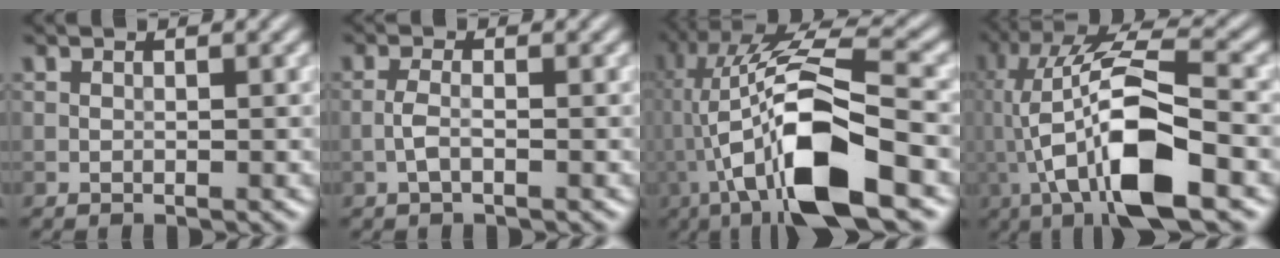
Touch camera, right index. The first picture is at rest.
{"total": 1.6, "force": [-0.6, 0.5, 1.4], "torque": [-0.032, 0.002, -0.017]}
{"total": 13.0, "force": [-3.3, 3.6, 12.1], "torque": [-0.233, 0.013, -0.060]}
{"total": 11.8, "force": [-2.6, 3.5, 11.0], "torque": [-0.216, 0.013, -0.052]}